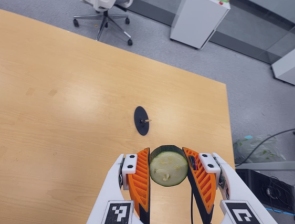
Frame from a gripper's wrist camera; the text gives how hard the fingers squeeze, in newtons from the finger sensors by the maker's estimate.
{"total": 9.6, "left": 9.0, "right": 10.2}